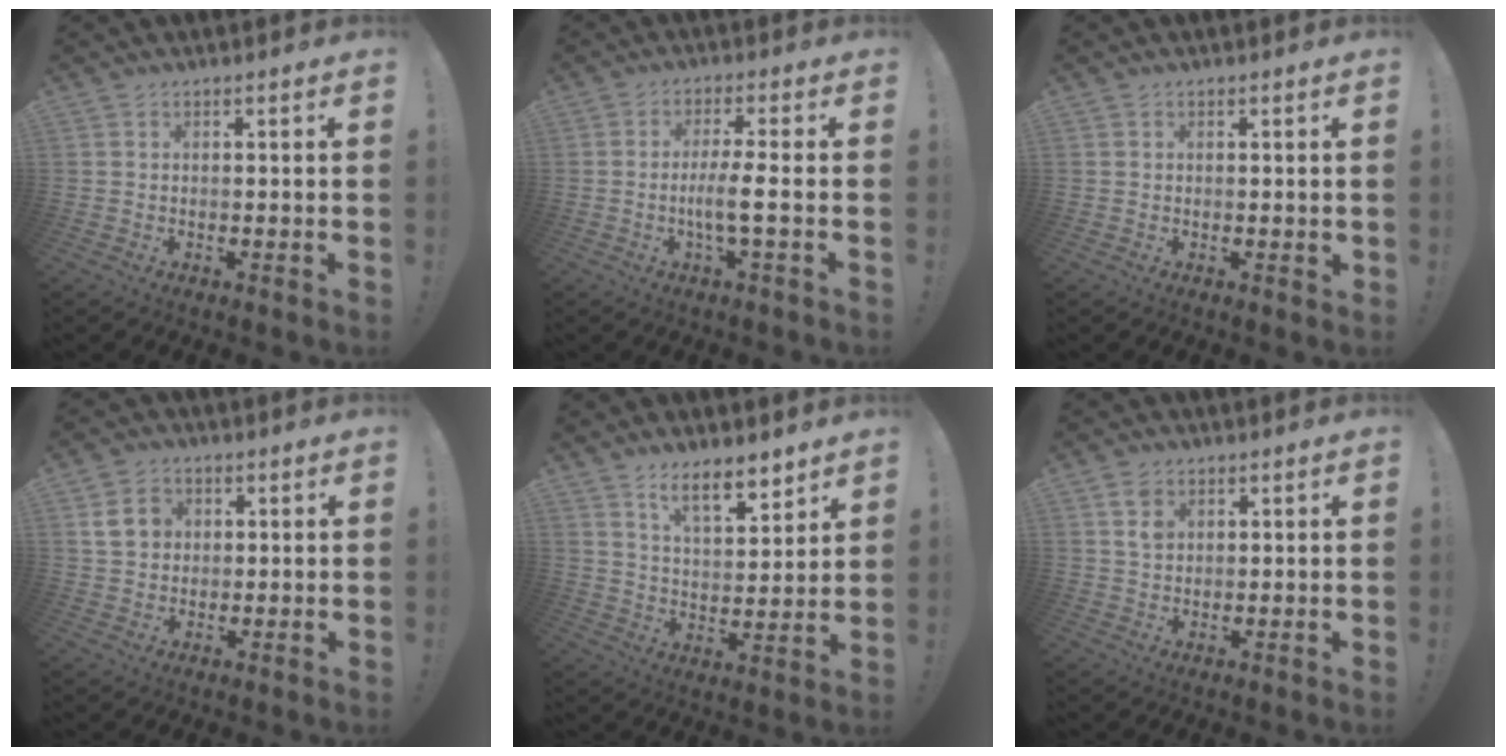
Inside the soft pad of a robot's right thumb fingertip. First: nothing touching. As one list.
[{"total": 7.2, "force": [-1.6, 0.6, 7.0], "torque": [-0.135, -0.003, -0.031]}, {"total": 0.6, "force": [0.2, 0.3, 0.4], "torque": [-0.003, 0.001, 0.004]}, {"total": 7.6, "force": [2.1, 6.3, 3.6], "torque": [-0.050, 0.005, 0.042]}, {"total": 10.6, "force": [8.1, 3.2, 6.0], "torque": [-0.092, -0.052, 0.144]}, {"total": 4.1, "force": [1.8, 2.9, 2.2], "torque": [-0.025, -0.005, 0.033]}]